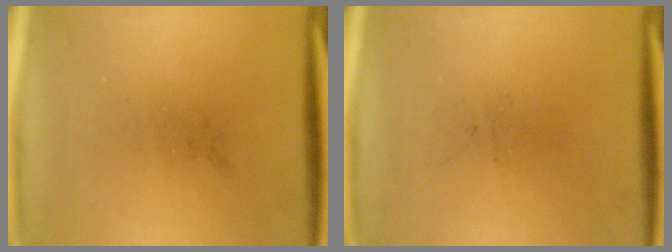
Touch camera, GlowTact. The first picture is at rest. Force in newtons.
{"total": 0.0}